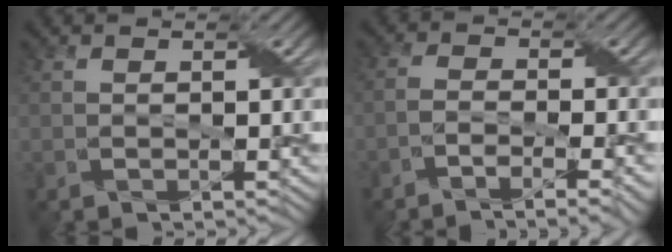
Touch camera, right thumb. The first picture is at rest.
{"total": 5.5, "force": [-3.7, 1.2, 3.9], "torque": [-0.070, -0.002, -0.064]}